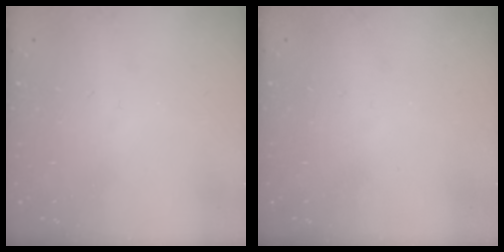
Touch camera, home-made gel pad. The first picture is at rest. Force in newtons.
{"total": 0.0}